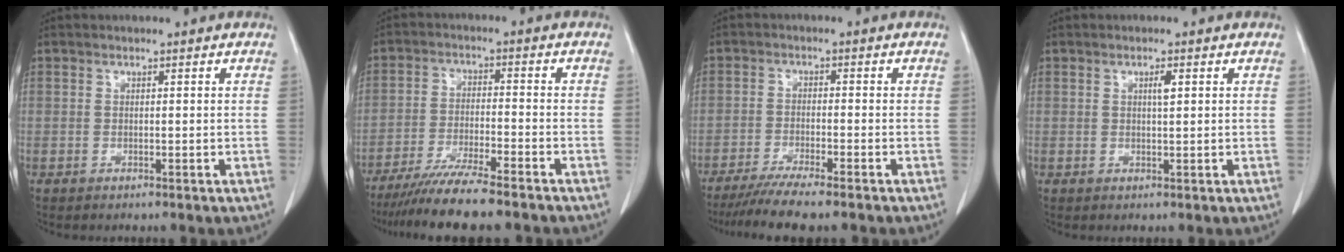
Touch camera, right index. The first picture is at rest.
{"total": 10.4, "force": [-8.8, -0.1, 5.6], "torque": [-0.089, -0.028, -0.146]}
{"total": 7.9, "force": [-6.6, -0.3, 4.4], "torque": [-0.064, -0.022, -0.108]}
{"total": 1.4, "force": [0.5, 0.2, 1.3], "torque": [-0.024, 0.001, 0.007]}